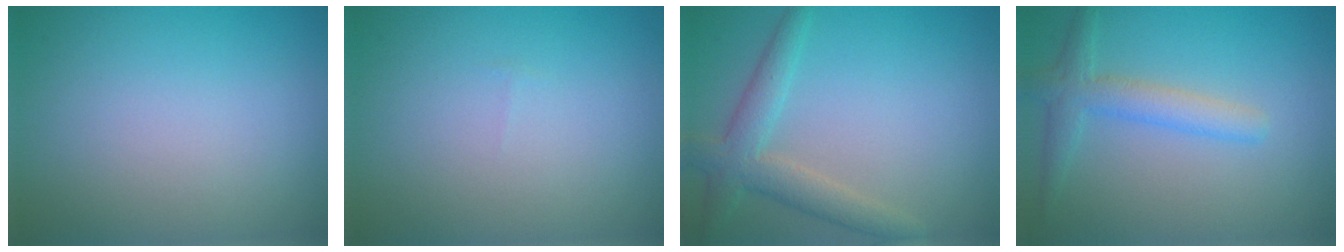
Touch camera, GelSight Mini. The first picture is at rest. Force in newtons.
{"total": 0.0}
{"total": 3.5, "press": 3.5, "slide": 0.1}
{"total": 2.8, "press": 2.8, "slide": 0.1}